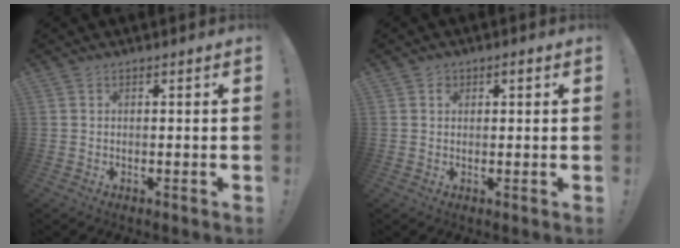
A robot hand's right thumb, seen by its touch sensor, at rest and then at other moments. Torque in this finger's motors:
{"motor_torque": [0.24, 0.09, -0.12, 0.13, 0.00]}